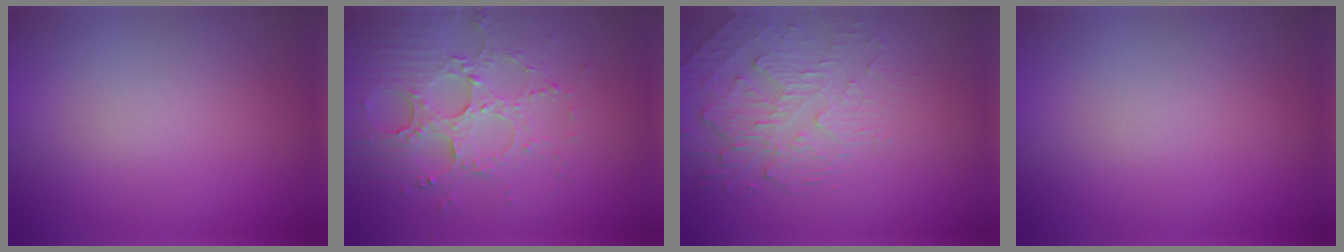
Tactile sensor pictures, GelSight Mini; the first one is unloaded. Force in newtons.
{"total": 5.4, "press": 3.9, "slide": 3.7}
{"total": 2.4, "press": 1.7, "slide": 1.7}
{"total": 0.0}